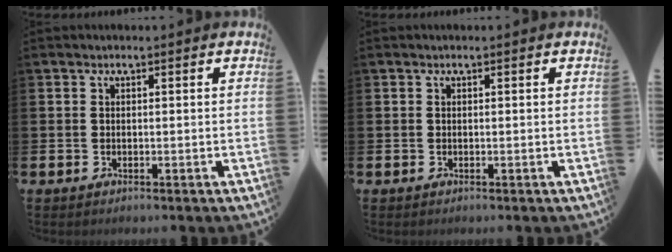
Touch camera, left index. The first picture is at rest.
{"total": 0.0}